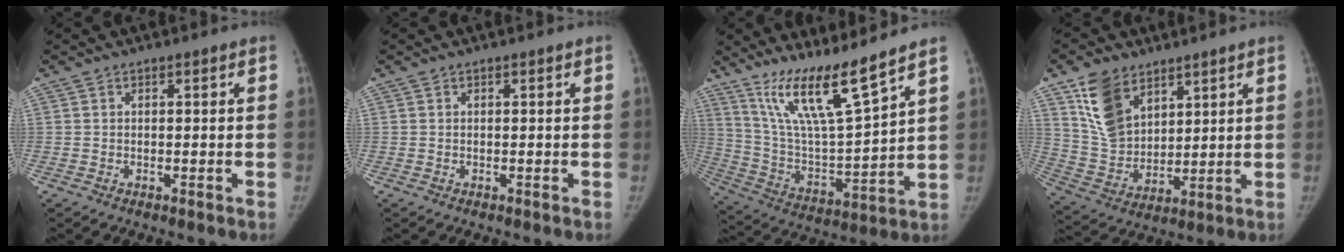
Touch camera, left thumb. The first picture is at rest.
{"total": 0.0}
{"total": 15.5, "force": [11.5, 1.2, 10.3], "torque": [-0.174, -0.075, 0.226]}
{"total": 12.8, "force": [7.2, 8.2, 6.7], "torque": [-0.098, -0.032, 0.153]}